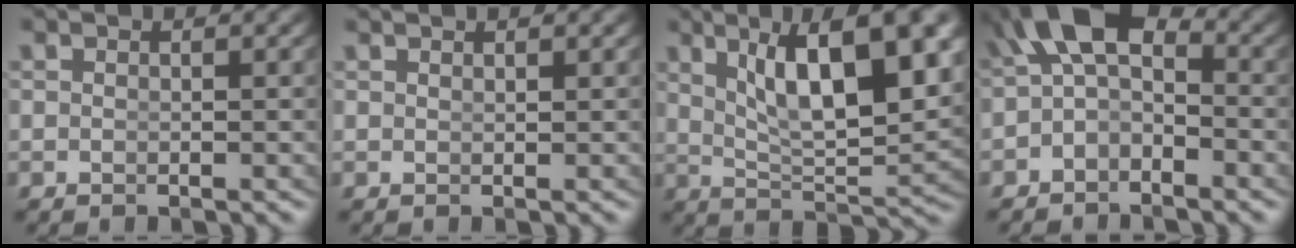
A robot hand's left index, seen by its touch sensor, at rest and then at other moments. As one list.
[{"total": 0.9, "force": [0.6, -0.6, 0.1], "torque": [0.008, -0.005, 0.016]}, {"total": 10.2, "force": [3.6, 3.2, 8.9], "torque": [-0.132, -0.001, 0.065]}, {"total": 5.3, "force": [0.7, 3.4, 4.0], "torque": [-0.067, -0.016, 0.009]}]